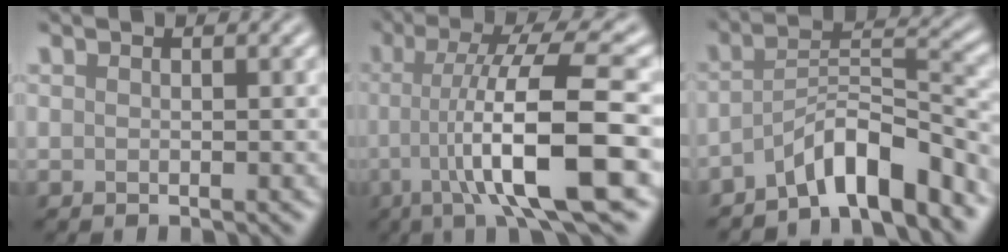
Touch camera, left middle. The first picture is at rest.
{"total": 10.1, "force": [-1.8, 1.8, 9.8], "torque": [-0.141, 0.006, -0.033]}
{"total": 6.7, "force": [-4.8, 1.5, 4.4], "torque": [-0.068, 0.012, -0.086]}